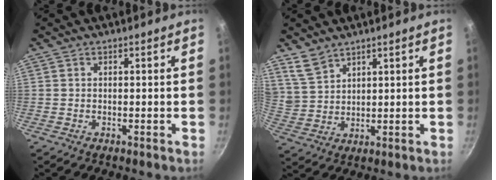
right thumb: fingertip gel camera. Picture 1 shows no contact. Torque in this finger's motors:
{"motor_torque": [-0.08, 0.39, 0.70, 0.45, 0.16]}